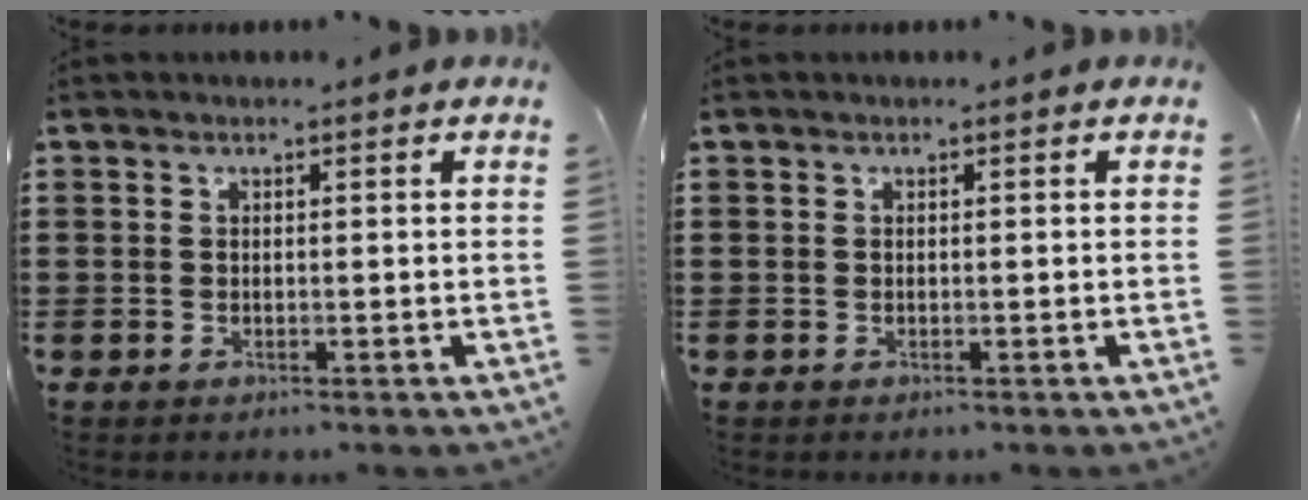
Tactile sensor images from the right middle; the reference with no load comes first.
{"total": 0.0}